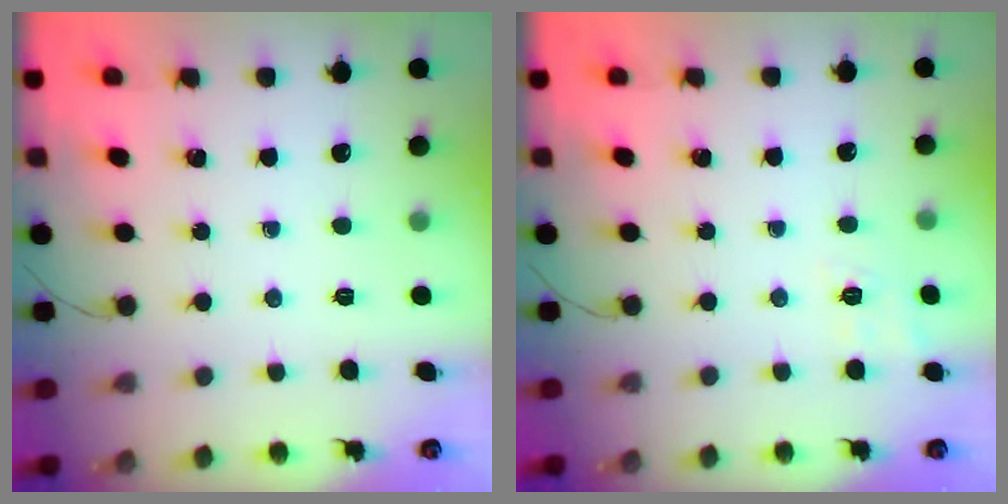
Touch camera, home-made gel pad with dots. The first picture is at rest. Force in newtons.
{"total": 3.1, "press": 2.3, "slide": 2.2}